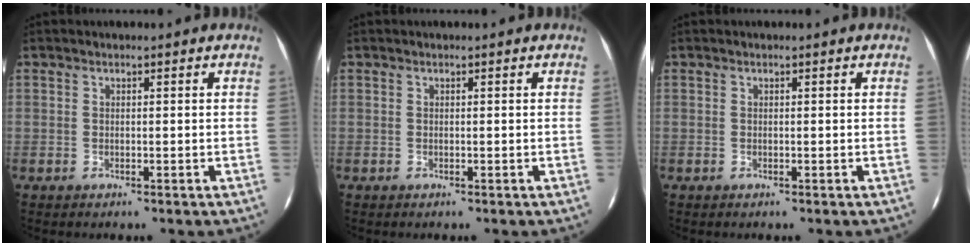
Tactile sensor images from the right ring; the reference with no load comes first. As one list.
[{"total": 0.0}, {"total": 0.0}]